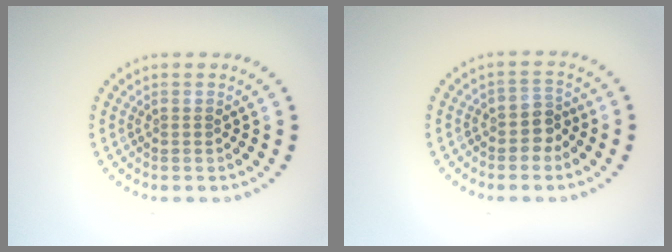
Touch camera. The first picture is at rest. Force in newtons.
{"total": 2.0, "press": 1.7, "slide": 1.1}